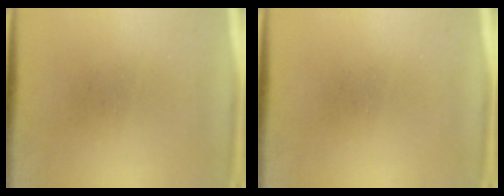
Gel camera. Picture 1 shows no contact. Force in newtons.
{"total": 0.0}